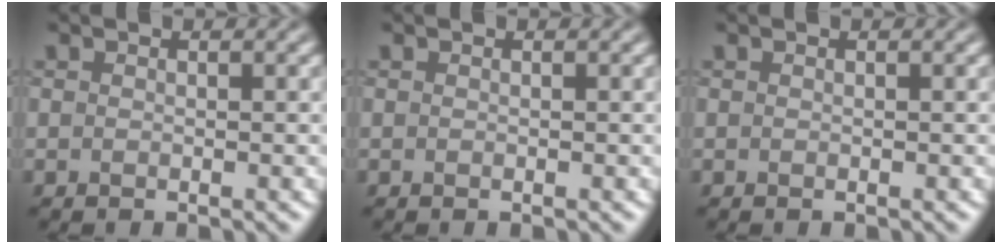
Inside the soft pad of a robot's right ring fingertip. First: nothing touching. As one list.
[{"total": 0.0}, {"total": 0.0}]